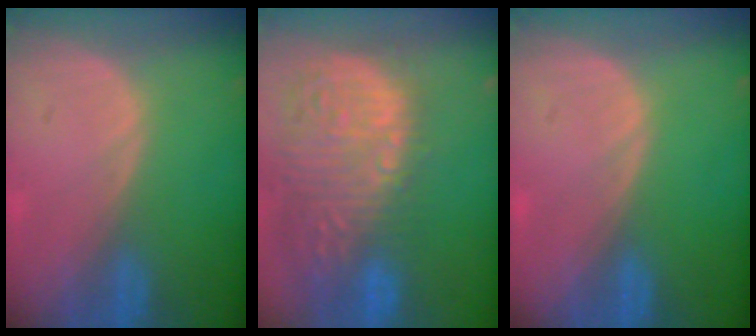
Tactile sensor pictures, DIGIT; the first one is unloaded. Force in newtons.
{"total": 15.4, "press": 12.6, "slide": 8.8}
{"total": 0.0}